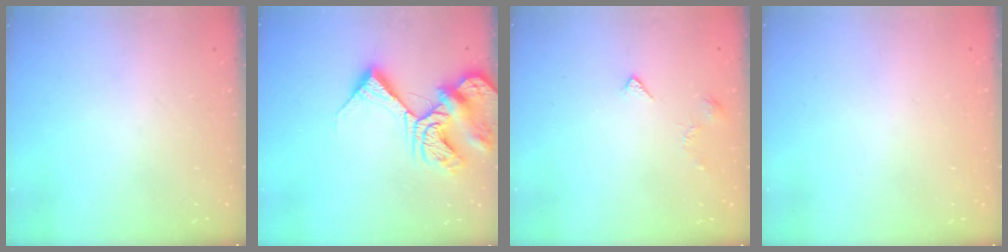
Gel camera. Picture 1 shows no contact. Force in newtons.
{"total": 13.4, "press": 13.4, "slide": 1.5}
{"total": 2.1, "press": 2.0, "slide": 0.4}
{"total": 1.8, "press": 1.7, "slide": 0.1}